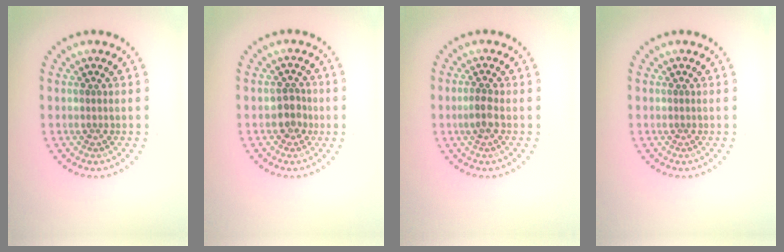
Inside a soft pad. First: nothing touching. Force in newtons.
{"total": 2.0, "press": 1.9, "slide": 0.8}
{"total": 1.5, "press": 1.4, "slide": 0.6}
{"total": 0.0}